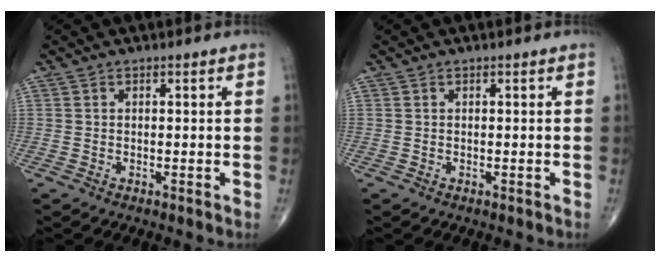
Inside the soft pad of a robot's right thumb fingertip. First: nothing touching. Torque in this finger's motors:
{"motor_torque": [-0.08, 0.07, 0.00, 0.00, 0.00]}